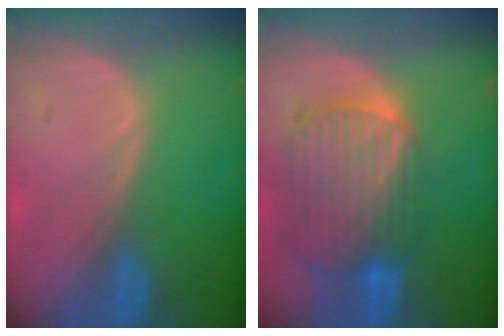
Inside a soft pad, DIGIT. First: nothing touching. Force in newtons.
{"total": 10.3, "press": 8.7, "slide": 5.5}